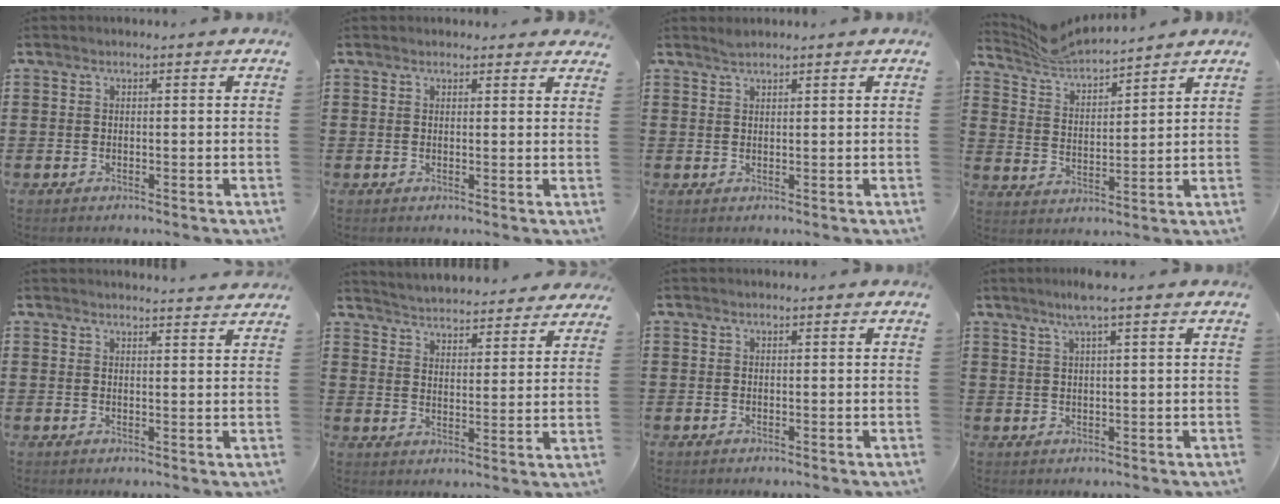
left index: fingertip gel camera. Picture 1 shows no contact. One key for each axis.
{"total": 1.3, "fx": 1.2, "fy": 0.5, "fz": 0.1, "tx": -0.005, "ty": 0.004, "tz": 0.024}
{"total": 1.0, "fx": 1.0, "fy": 0.1, "fz": 0.1, "tx": -0.005, "ty": -0.002, "tz": 0.020}
{"total": 5.7, "fx": 5.5, "fy": 0.4, "fz": 1.1, "tx": -0.047, "ty": -0.027, "tz": 0.097}
{"total": 2.2, "fx": 2.2, "fy": -0.3, "fz": 0.2, "tx": -0.010, "ty": -0.007, "tz": 0.043}
{"total": 4.2, "fx": 4.2, "fy": -0.1, "fz": 0.0, "tx": -0.023, "ty": -0.032, "tz": 0.071}
{"total": 0.0}
{"total": 3.3, "fx": 2.1, "fy": -0.3, "fz": 2.5, "tx": -0.053, "ty": 0.003, "tz": 0.037}